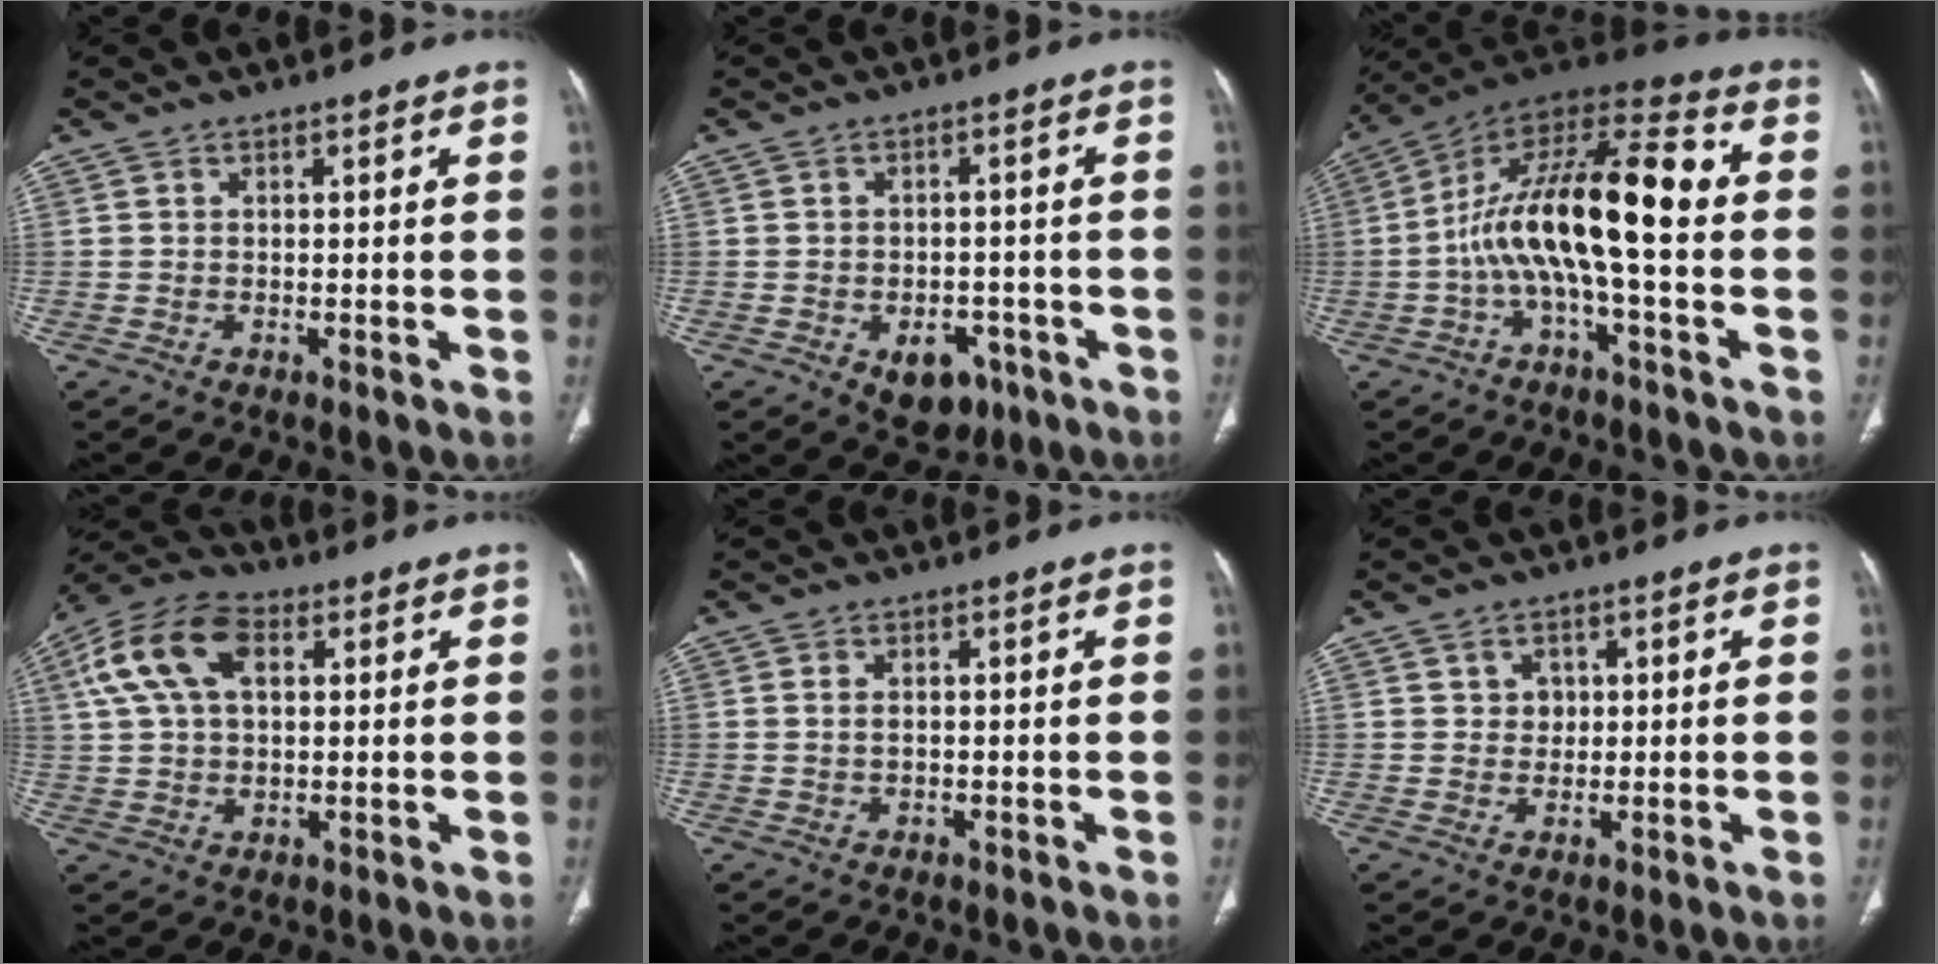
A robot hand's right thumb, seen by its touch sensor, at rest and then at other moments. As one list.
[{"total": 6.9, "force": [-3.1, 4.7, 4.0], "torque": [-0.031, 0.015, -0.032]}, {"total": 18.2, "force": [-1.8, 5.9, 17.1], "torque": [-0.294, 0.058, -0.040]}, {"total": 13.3, "force": [4.3, 7.9, 9.9], "torque": [-0.196, 0.017, 0.076]}, {"total": 1.1, "force": [0.2, 0.6, 0.9], "torque": [-0.020, 0.001, 0.005]}, {"total": 2.6, "force": [0.9, 2.2, 1.1], "torque": [-0.005, -0.004, 0.015]}]